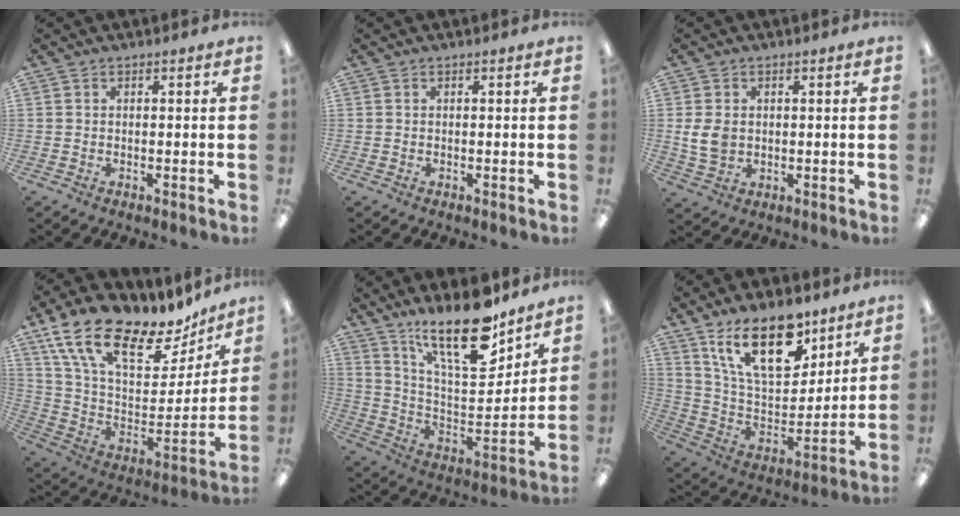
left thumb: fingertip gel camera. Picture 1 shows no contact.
{"total": 0.0}
{"total": 5.9, "force": [0.3, 4.6, 3.7], "torque": [-0.090, 0.003, 0.005]}
{"total": 21.3, "force": [15.0, 9.3, 11.9], "torque": [-0.204, -0.098, 0.263]}
{"total": 21.0, "force": [15.1, 6.9, 12.8], "torque": [-0.217, -0.100, 0.256]}
{"total": 20.7, "force": [13.0, 9.6, 13.0], "torque": [-0.230, -0.065, 0.224]}